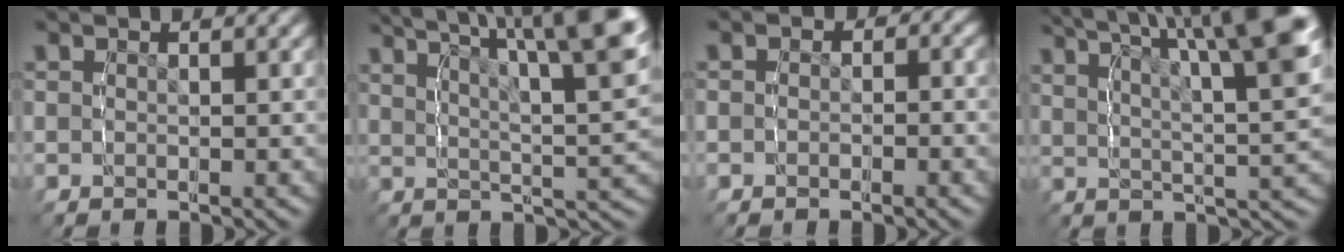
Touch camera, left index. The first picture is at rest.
{"total": 9.5, "force": [4.6, 3.2, 7.7], "torque": [-0.087, 0.002, 0.064]}
{"total": 1.6, "force": [-1.2, 0.4, -1.0], "torque": [0.011, -0.012, -0.023]}
{"total": 9.5, "force": [4.0, 3.5, 7.9], "torque": [-0.091, 0.002, 0.054]}